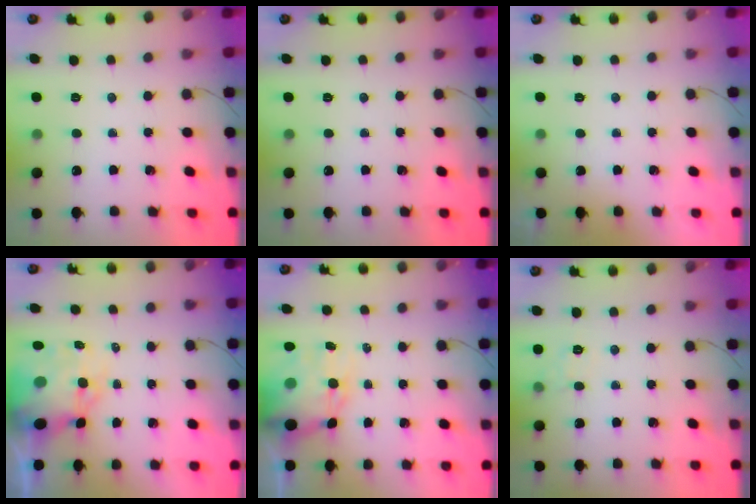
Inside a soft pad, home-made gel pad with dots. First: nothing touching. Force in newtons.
{"total": 0.0}
{"total": 1.8, "press": 1.8, "slide": 0.3}
{"total": 11.6, "press": 11.2, "slide": 3.0}
{"total": 12.5, "press": 12.1, "slide": 3.3}
{"total": 5.8, "press": 5.7, "slide": 1.3}